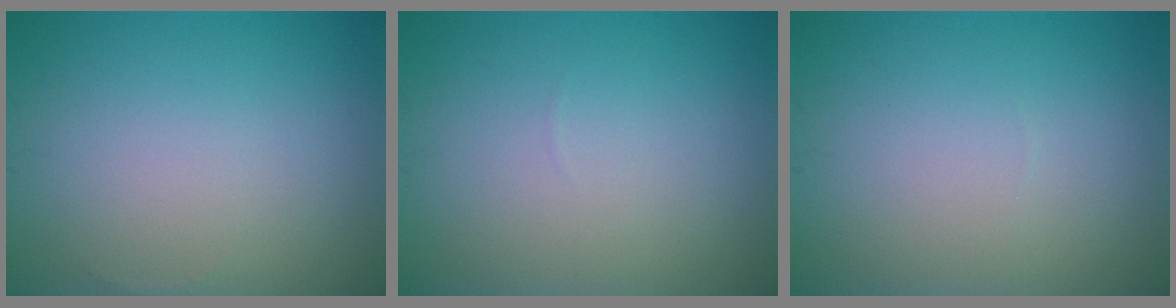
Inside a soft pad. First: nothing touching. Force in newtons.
{"total": 0.0}
{"total": 0.0}